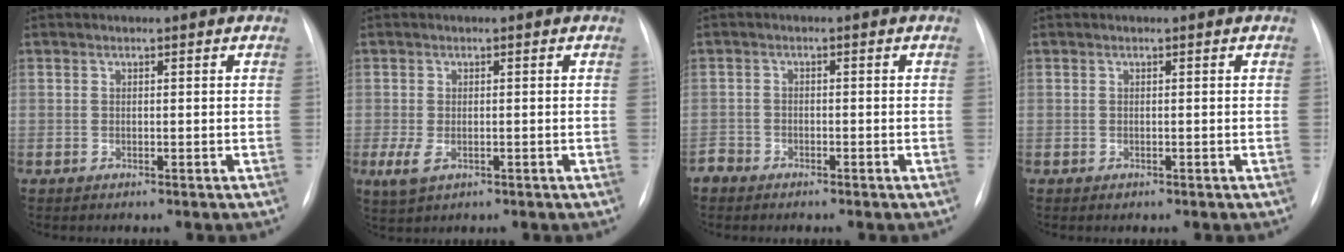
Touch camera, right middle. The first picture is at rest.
{"total": 3.1, "force": [-1.1, 1.6, 2.5], "torque": [-0.058, -0.007, -0.014]}
{"total": 1.9, "force": [-1.7, 1.0, 0.0], "torque": [-0.003, 0.002, -0.031]}
{"total": 0.0}